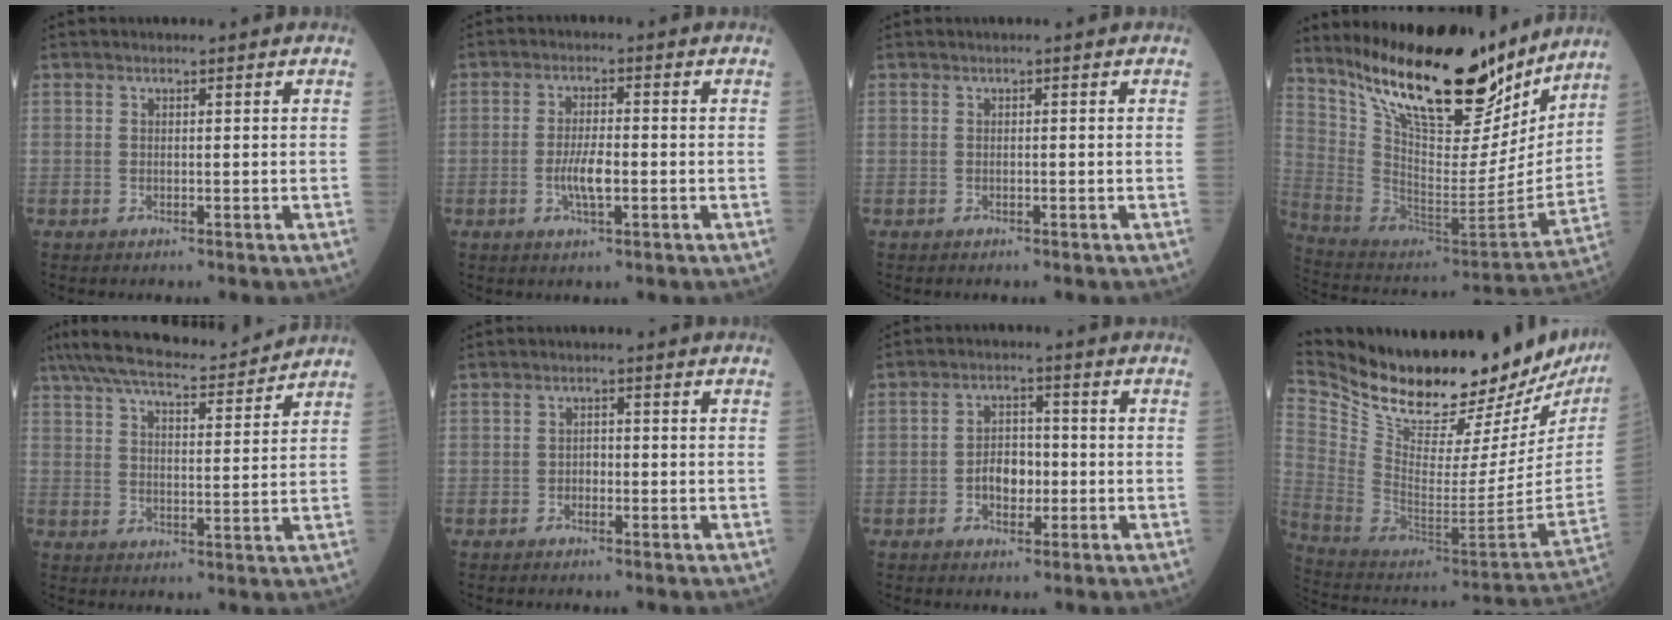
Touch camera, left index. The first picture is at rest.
{"total": 4.4, "force": [-1.3, 1.0, 4.0], "torque": [-0.082, -0.005, -0.024]}
{"total": 0.0}
{"total": 24.9, "force": [19.6, 7.0, 13.6], "torque": [-0.229, -0.035, 0.321]}
{"total": 15.3, "force": [13.8, 1.7, 6.4], "torque": [-0.118, 0.018, 0.213]}
{"total": 1.2, "force": [-0.7, 0.8, 0.6], "torque": [-0.004, 0.001, -0.015]}
{"total": 4.9, "force": [-1.4, 3.0, 3.6], "torque": [-0.064, 0.008, -0.026]}
{"total": 33.4, "force": [27.6, 7.4, 17.1], "torque": [-0.314, -0.091, 0.402]}